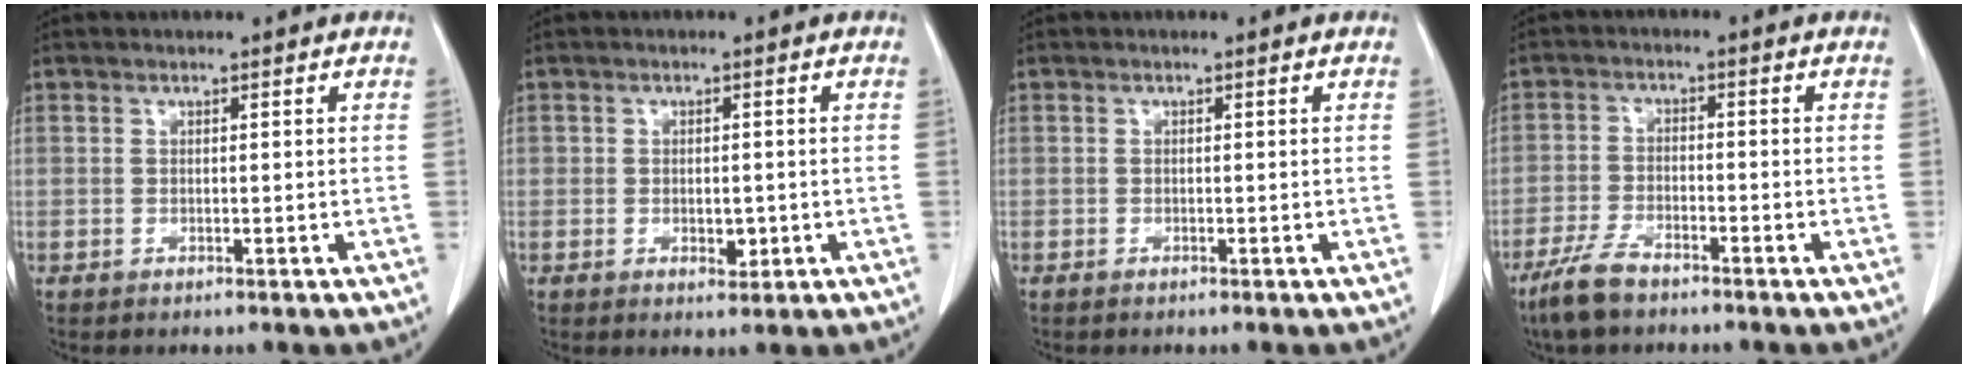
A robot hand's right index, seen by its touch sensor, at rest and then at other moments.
{"total": 2.5, "force": [-0.6, 1.5, 1.9], "torque": [-0.024, 0.000, -0.004]}
{"total": 0.0}
{"total": 5.8, "force": [-4.5, 1.8, 3.2], "torque": [-0.075, -0.007, -0.083]}